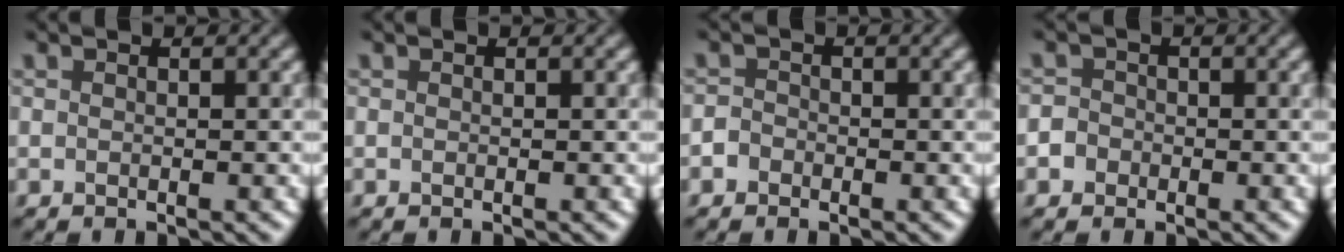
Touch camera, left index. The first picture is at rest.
{"total": 0.0}
{"total": 1.0, "force": [-0.6, 0.7, 0.1], "torque": [0.005, 0.005, -0.016]}
{"total": 1.5, "force": [-0.6, 1.4, 0.3], "torque": [0.011, 0.006, -0.013]}